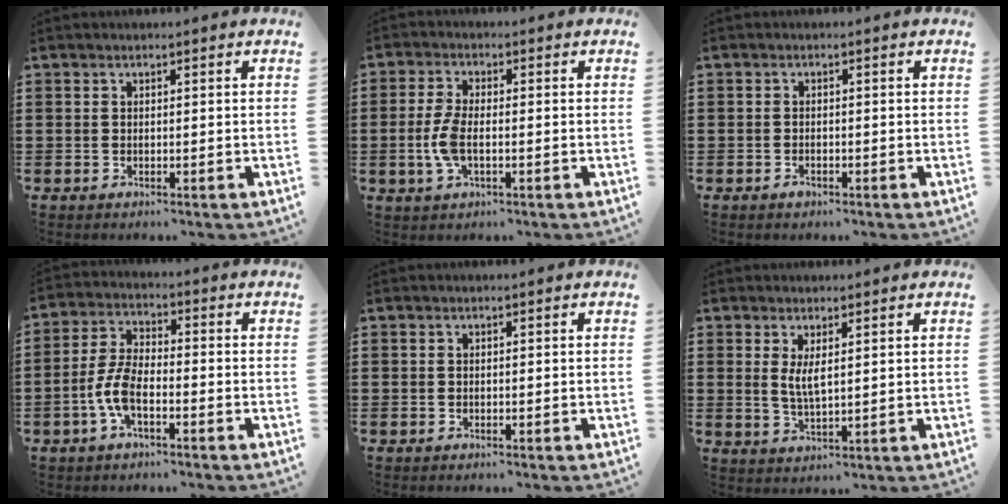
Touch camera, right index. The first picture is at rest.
{"total": 5.7, "force": [-1.6, 2.2, 5.1], "torque": [-0.129, -0.007, -0.038]}
{"total": 1.0, "force": [-0.9, 0.4, 0.3], "torque": [-0.007, -0.004, -0.016]}
{"total": 6.3, "force": [-2.6, 2.6, 5.2], "torque": [-0.129, -0.004, -0.056]}
{"total": 0.5, "force": [-0.5, -0.1, -0.1], "torque": [0.002, 0.000, -0.010]}
{"total": 3.2, "force": [0.8, 0.9, 3.0], "torque": [-0.062, 0.000, 0.014]}